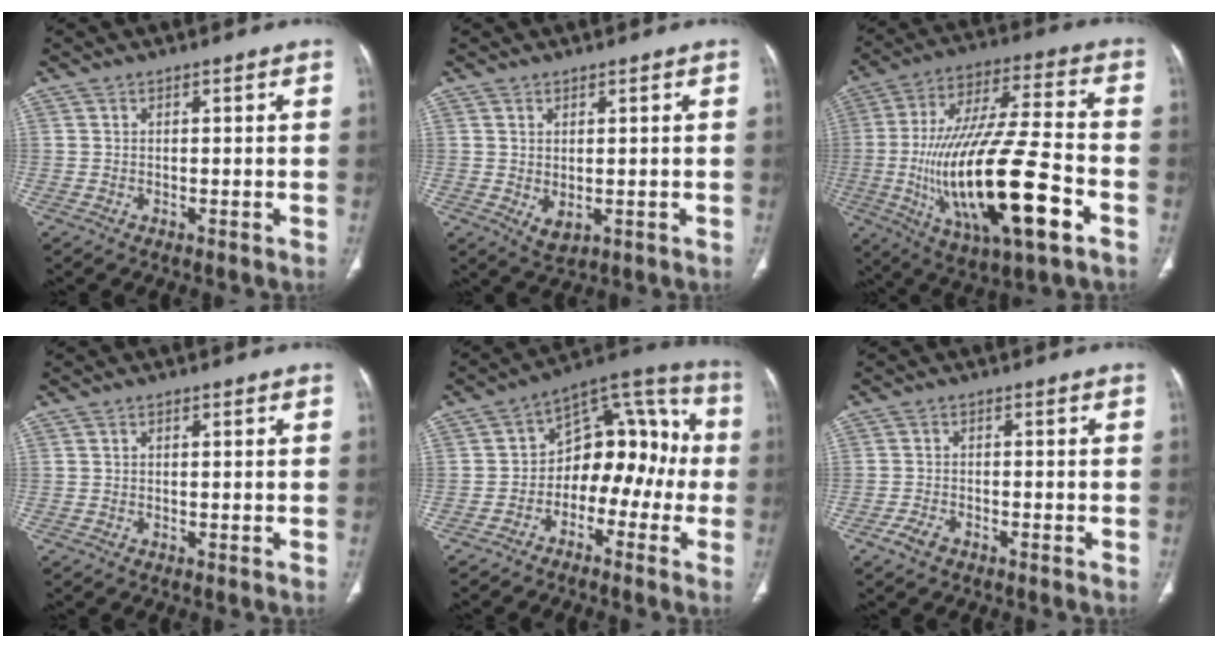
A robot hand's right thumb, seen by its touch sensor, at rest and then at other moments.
{"total": 3.0, "force": [-0.2, 1.7, 2.4], "torque": [-0.038, -0.006, 0.010]}
{"total": 26.9, "force": [-7.3, 8.0, 24.6], "torque": [-0.504, 0.011, -0.110]}
{"total": 0.0}
{"total": 14.6, "force": [-3.1, 9.9, 10.3], "torque": [-0.084, 0.074, -0.061]}
{"total": 2.9, "force": [-2.0, 1.3, 1.6], "torque": [-0.040, 0.008, -0.036]}